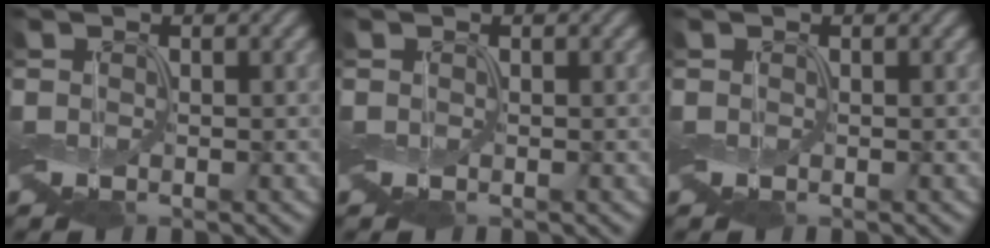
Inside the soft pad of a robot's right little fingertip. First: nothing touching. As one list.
[{"total": 0.0}, {"total": 0.0}]